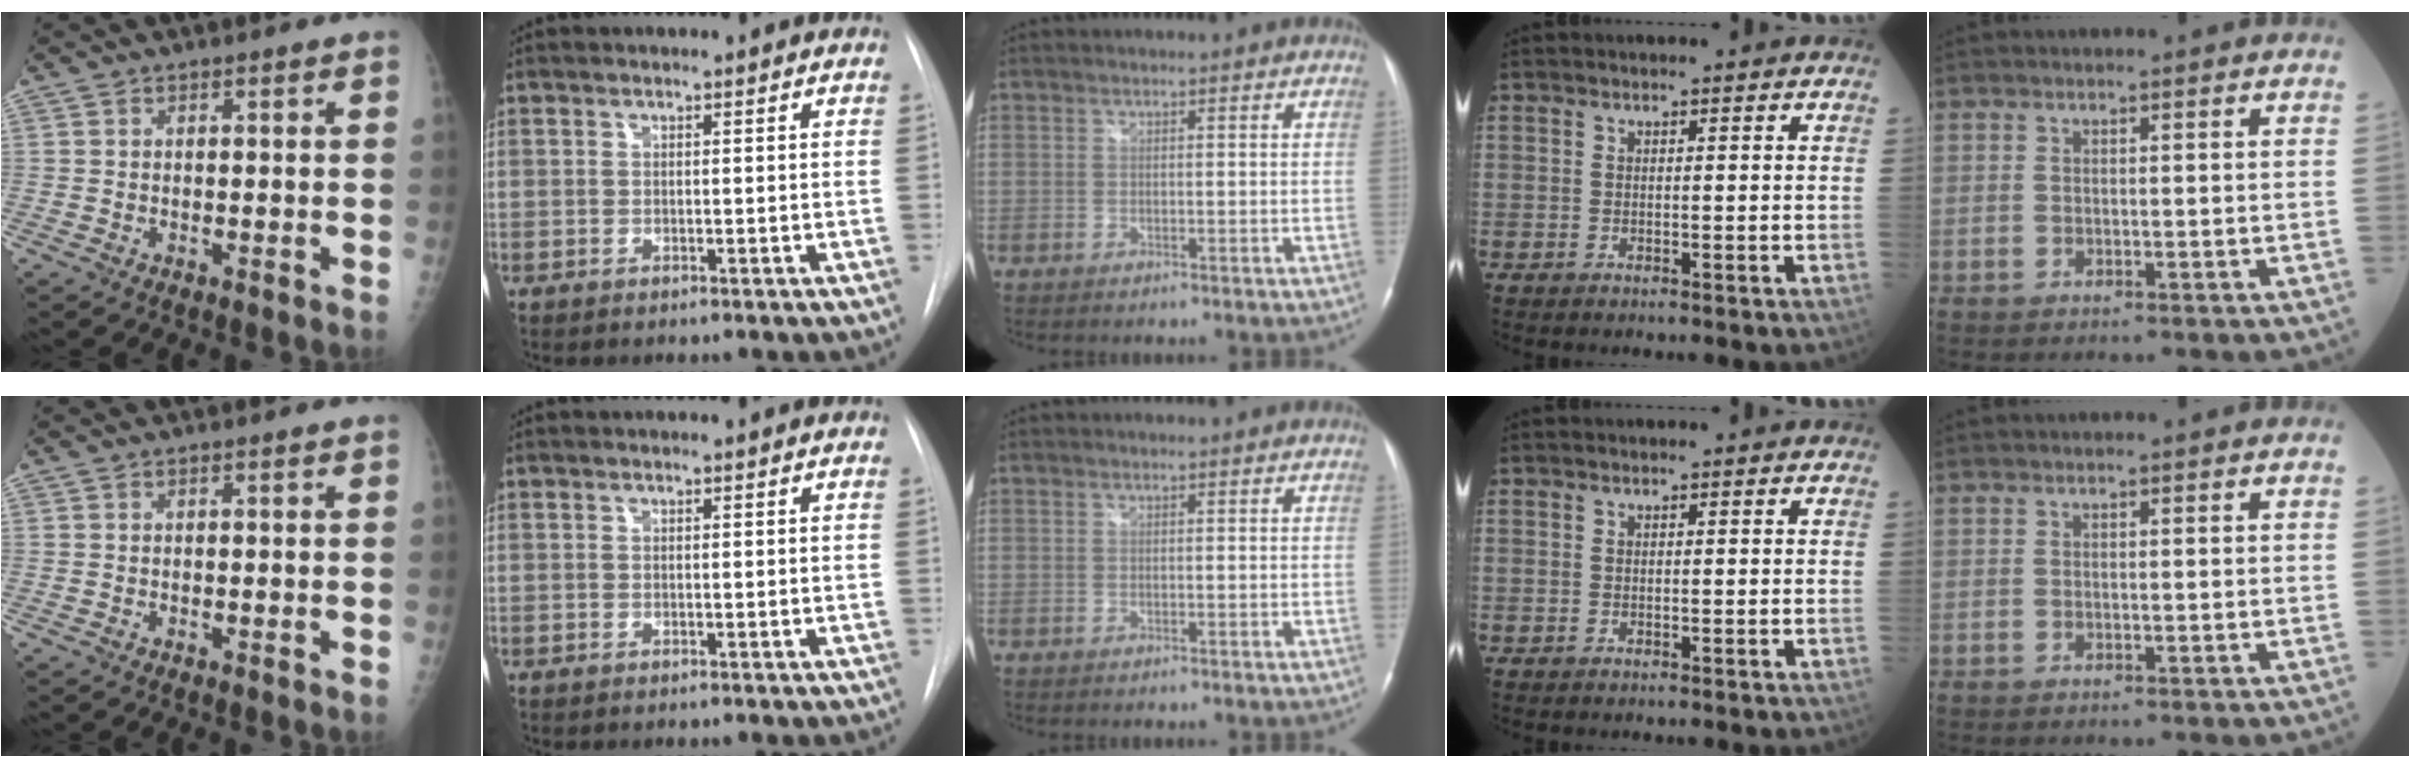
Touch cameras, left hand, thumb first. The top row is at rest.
{}